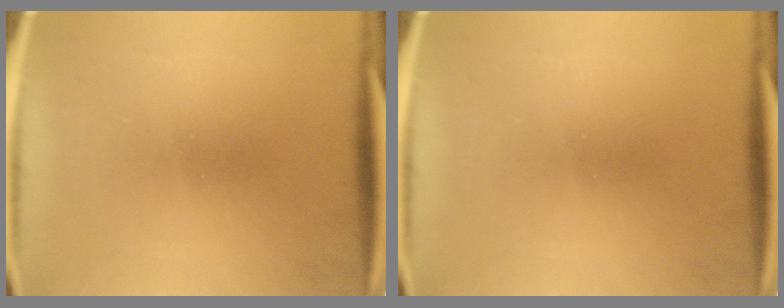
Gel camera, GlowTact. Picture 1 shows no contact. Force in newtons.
{"total": 0.0}